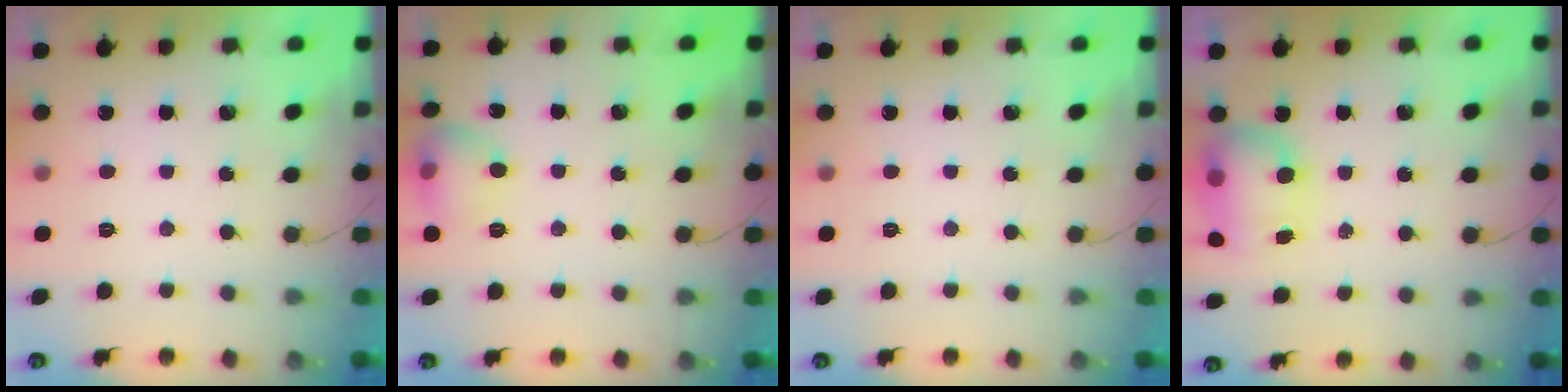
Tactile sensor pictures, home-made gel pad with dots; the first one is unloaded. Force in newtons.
{"total": 11.6, "press": 9.5, "slide": 6.7}
{"total": 0.0}
{"total": 11.8, "press": 9.4, "slide": 7.2}